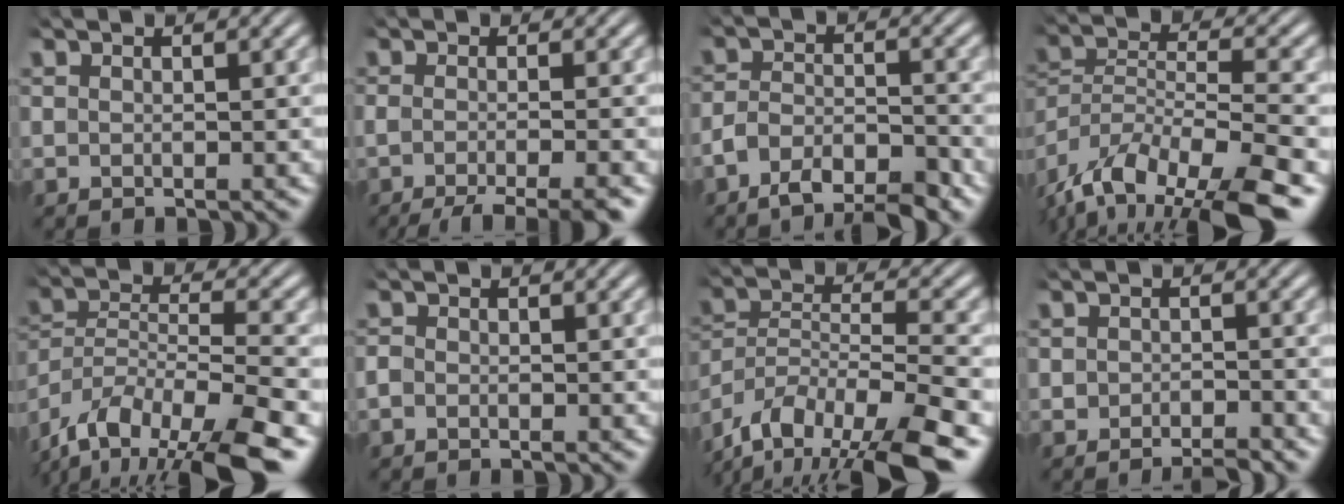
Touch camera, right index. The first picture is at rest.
{"total": 9.5, "force": [-7.5, 3.0, 5.0], "torque": [-0.071, -0.027, -0.102]}
{"total": 6.3, "force": [-4.8, 3.0, 2.8], "torque": [-0.042, -0.012, -0.085]}
{"total": 8.7, "force": [-4.0, 4.6, 6.2], "torque": [-0.130, -0.039, -0.052]}
{"total": 9.0, "force": [-4.0, 5.4, 6.0], "torque": [-0.128, -0.036, -0.054]}
{"total": 1.0, "force": [-0.5, 0.7, 0.4], "torque": [-0.013, -0.007, -0.009]}
{"total": 9.7, "force": [-4.7, 6.1, 6.0], "torque": [-0.126, -0.037, -0.066]}
{"total": 1.8, "force": [-1.7, 0.4, 0.5], "torque": [-0.005, -0.006, -0.027]}